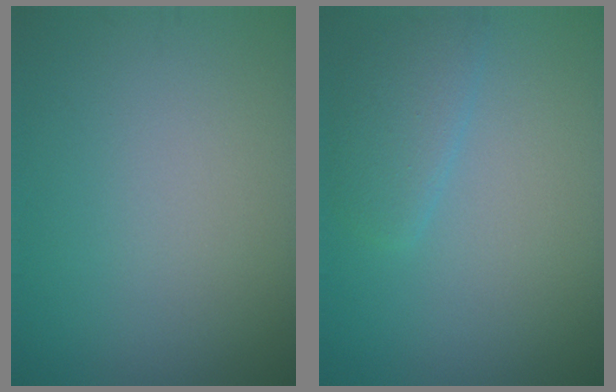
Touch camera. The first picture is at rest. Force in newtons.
{"total": 2.4, "press": 2.4, "slide": 0.2}